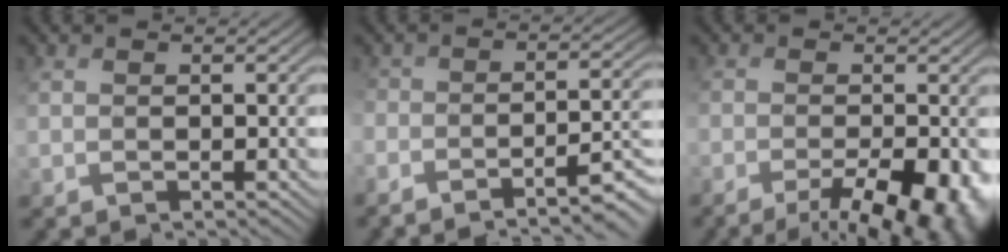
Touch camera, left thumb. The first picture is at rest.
{"total": 8.6, "force": [-6.2, 2.1, 5.5], "torque": [-0.079, -0.007, -0.092]}
{"total": 9.2, "force": [-5.3, 2.9, 6.9], "torque": [-0.111, -0.014, -0.073]}